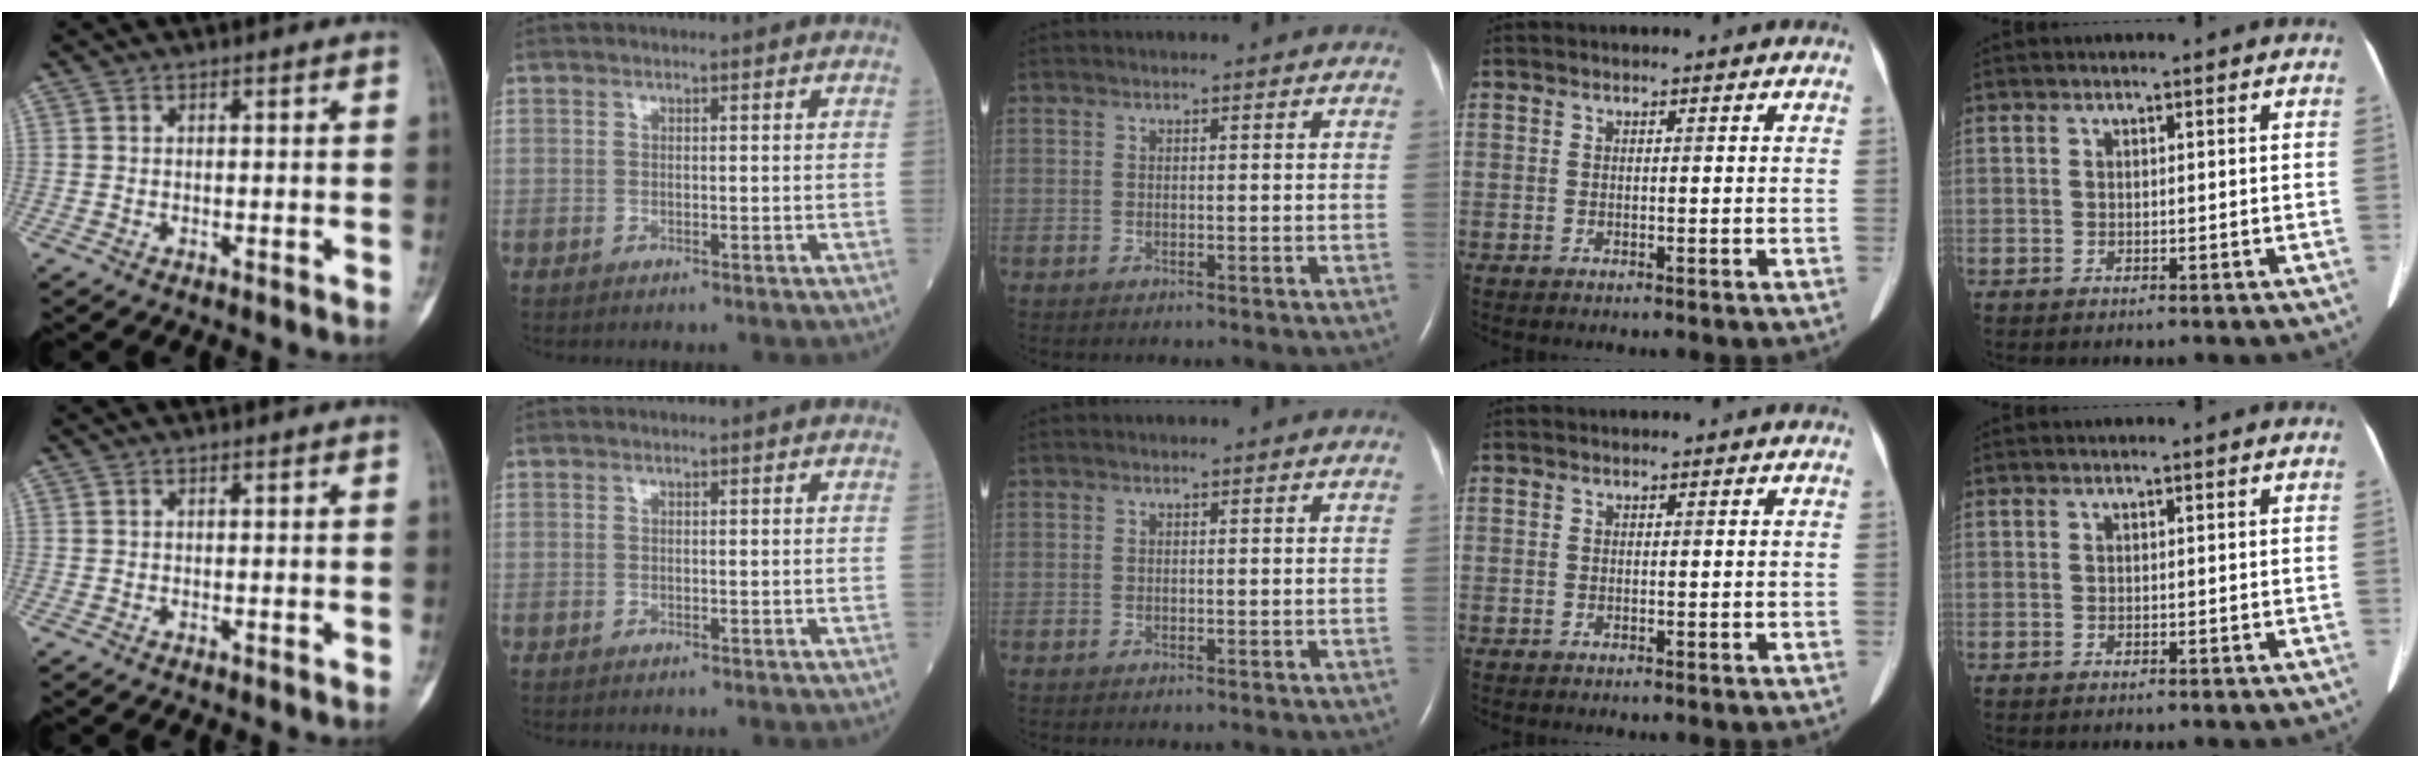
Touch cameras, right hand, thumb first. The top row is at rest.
{}